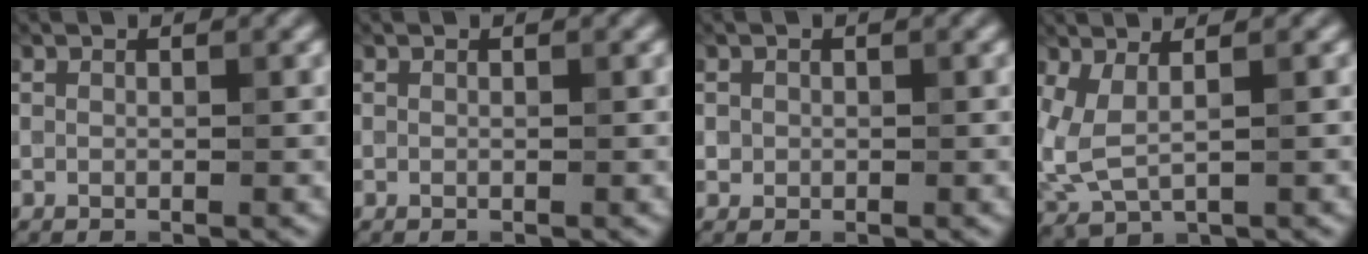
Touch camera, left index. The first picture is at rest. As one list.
[{"total": 0.0}, {"total": 0.7, "force": [0.0, 0.7, 0.1], "torque": [0.007, -0.004, 0.000]}, {"total": 3.2, "force": [0.8, 1.3, 2.8], "torque": [-0.077, -0.008, 0.018]}]